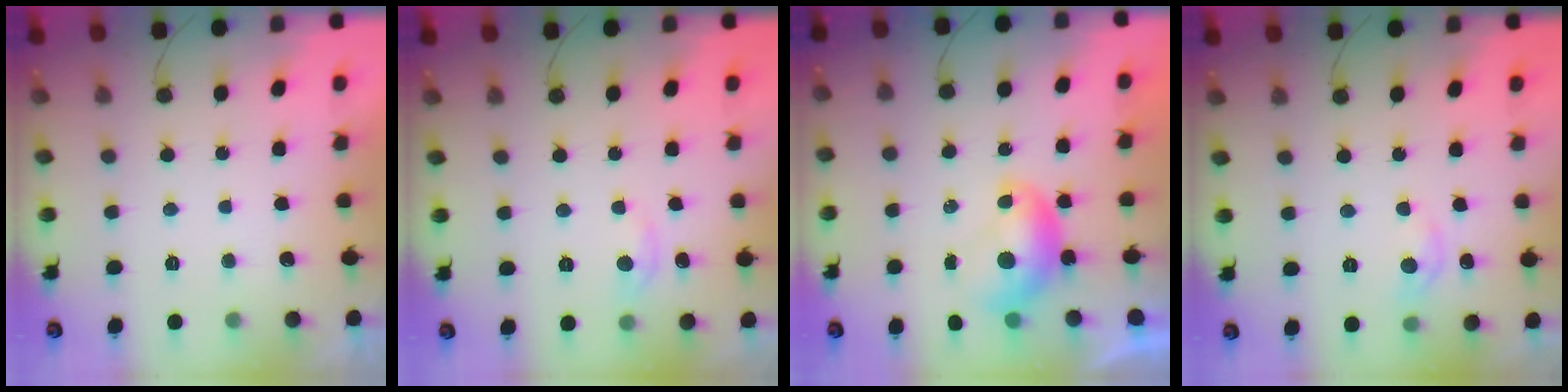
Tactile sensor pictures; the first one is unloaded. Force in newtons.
{"total": 3.1, "press": 3.1, "slide": 0.5}
{"total": 7.3, "press": 7.3, "slide": 0.1}
{"total": 5.1, "press": 5.1, "slide": 0.7}